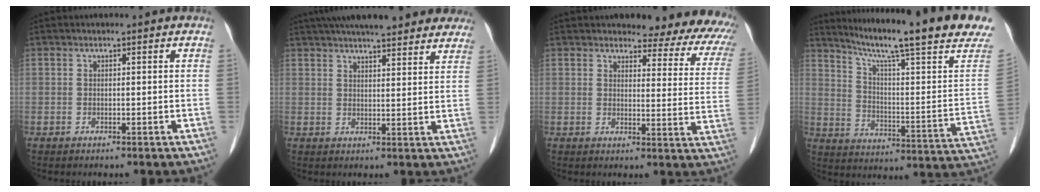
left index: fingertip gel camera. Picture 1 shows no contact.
{"total": 21.3, "force": [18.3, 4.4, 10.0], "torque": [-0.151, 0.040, 0.236]}
{"total": 16.4, "force": [14.8, 3.9, 5.9], "torque": [-0.035, -0.060, 0.141]}
{"total": 23.5, "force": [18.0, 0.5, 15.1], "torque": [-0.224, -0.040, 0.241]}